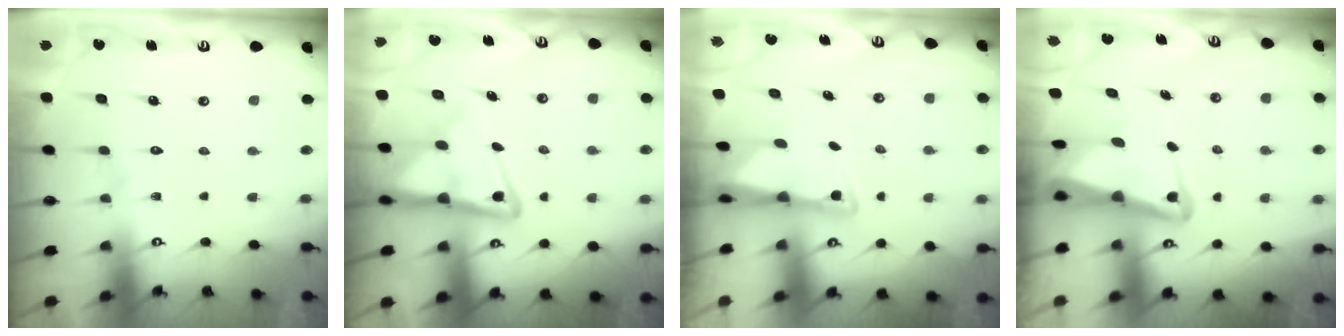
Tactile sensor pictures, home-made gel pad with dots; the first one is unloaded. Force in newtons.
{"total": 9.4, "press": 9.3, "slide": 1.1}
{"total": 2.4, "press": 2.3, "slide": 0.5}
{"total": 4.9, "press": 4.8, "slide": 0.9}